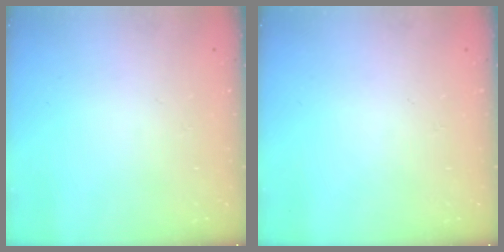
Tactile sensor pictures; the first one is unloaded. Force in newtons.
{"total": 0.0}